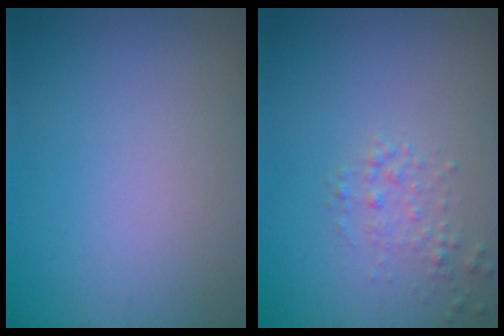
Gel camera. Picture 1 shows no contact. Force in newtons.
{"total": 1.4, "press": 1.4, "slide": 0.1}